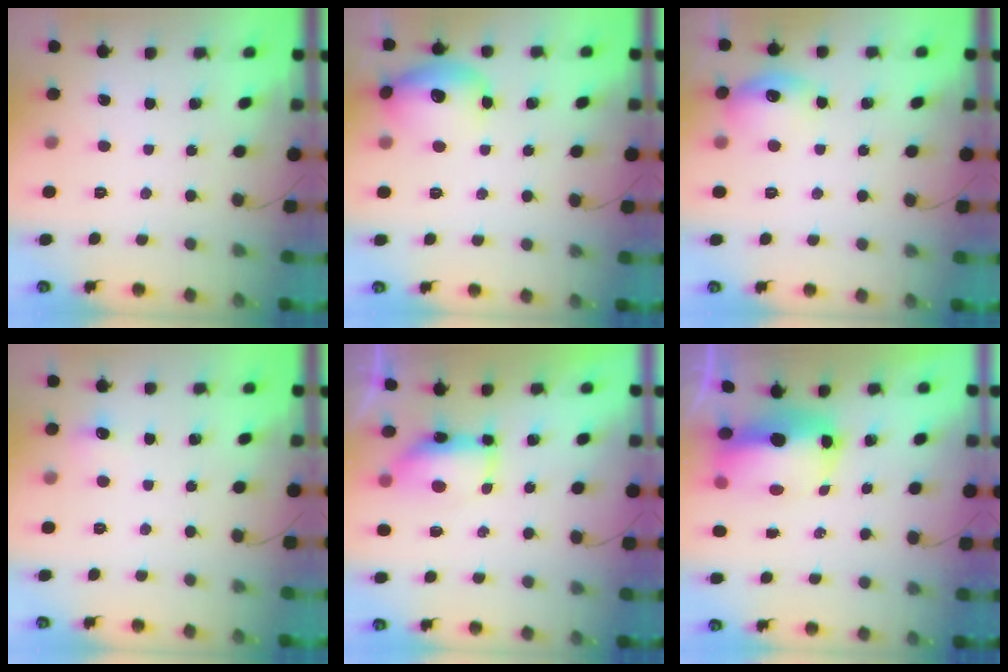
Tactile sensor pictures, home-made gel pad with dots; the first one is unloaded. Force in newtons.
{"total": 18.2, "press": 15.1, "slide": 10.1}
{"total": 11.8, "press": 11.7, "slide": 0.7}
{"total": 5.2, "press": 5.1, "slide": 1.1}
{"total": 13.8, "press": 9.3, "slide": 10.2}
{"total": 10.0, "press": 9.8, "slide": 2.0}